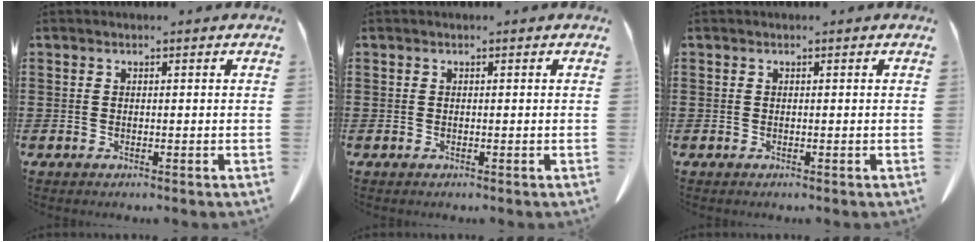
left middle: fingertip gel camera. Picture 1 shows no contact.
{"total": 0.0}
{"total": 0.0}